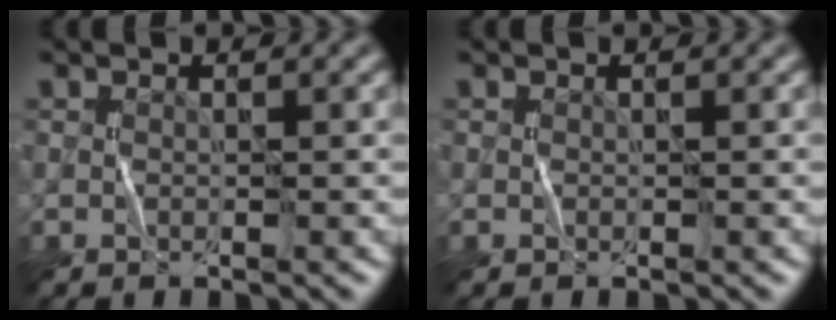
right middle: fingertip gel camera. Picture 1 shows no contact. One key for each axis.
{"total": 0.0}